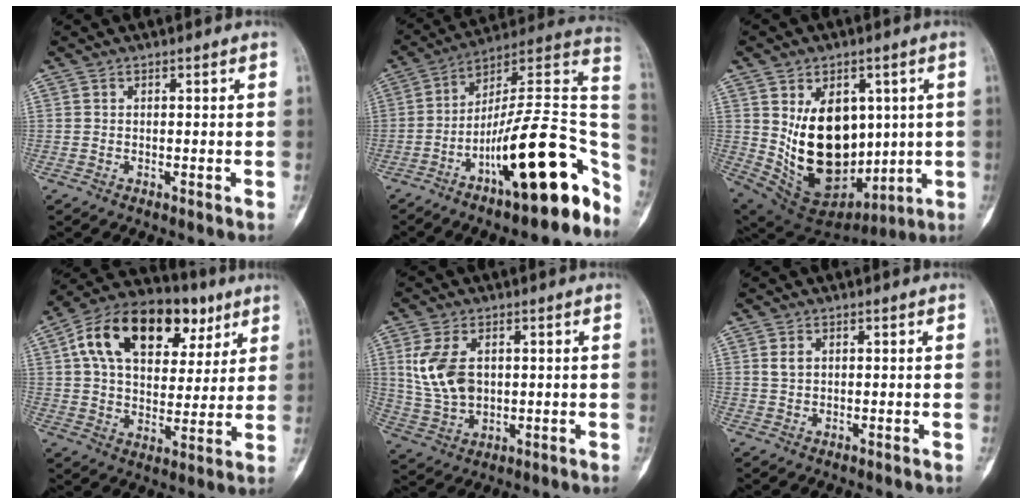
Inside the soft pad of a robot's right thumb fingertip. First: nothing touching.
{"total": 23.8, "force": [-10.3, 6.5, 20.5], "torque": [-0.241, 0.081, -0.155]}
{"total": 18.9, "force": [2.2, 12.9, 13.6], "torque": [-0.186, -0.020, 0.074]}
{"total": 23.8, "force": [10.0, 14.5, 16.1], "torque": [-0.239, 0.016, 0.158]}
{"total": 10.1, "force": [2.1, 6.6, 7.4], "torque": [-0.147, -0.004, 0.054]}
{"total": 2.0, "force": [0.7, 1.4, 1.3], "torque": [-0.023, 0.001, 0.017]}